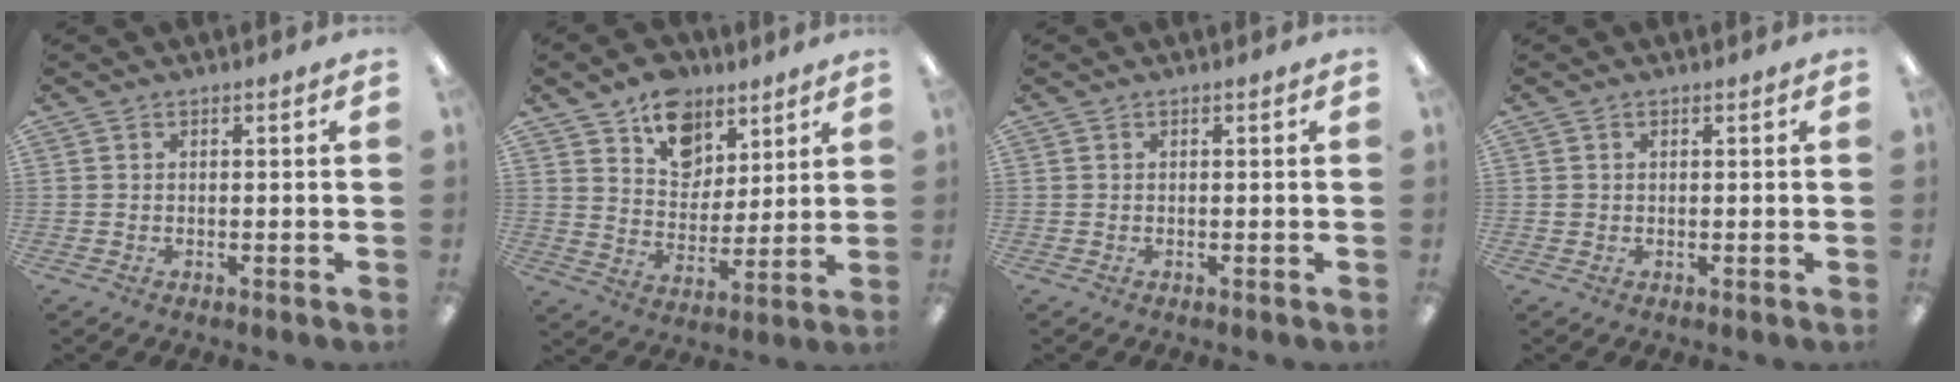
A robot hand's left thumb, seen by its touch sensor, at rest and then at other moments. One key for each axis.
{"total": 12.9, "fx": 8.3, "fy": 8.9, "fz": 4.2, "tx": -0.050, "ty": -0.050, "tz": 0.152}
{"total": 0.0}
{"total": 0.8, "fx": 0.2, "fy": 0.8, "fz": 0.2, "tx": -0.003, "ty": 0.006, "tz": 0.002}